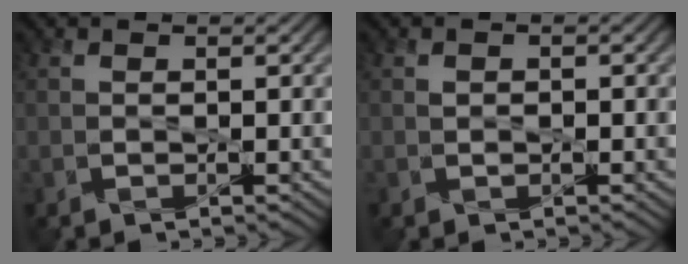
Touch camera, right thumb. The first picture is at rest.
{"total": 0.9, "force": [0.1, 0.8, 0.3], "torque": [0.000, 0.006, -0.005]}